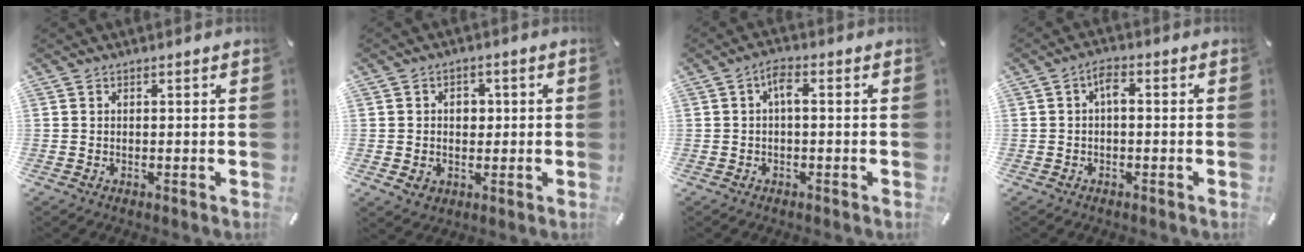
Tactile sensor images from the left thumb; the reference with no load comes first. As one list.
[{"total": 5.6, "force": [0.3, 5.2, 2.1], "torque": [-0.019, 0.002, 0.001]}, {"total": 3.5, "force": [-0.1, 1.5, 3.1], "torque": [-0.062, 0.013, -0.005]}, {"total": 3.2, "force": [-0.4, 1.5, 2.8], "torque": [-0.062, 0.012, -0.011]}]